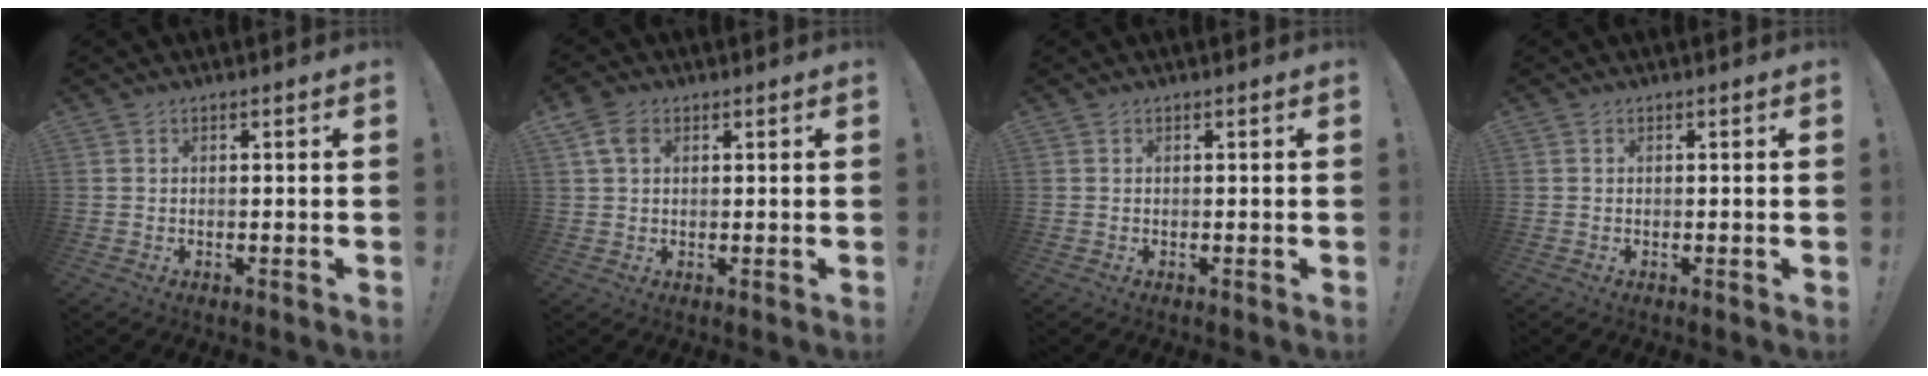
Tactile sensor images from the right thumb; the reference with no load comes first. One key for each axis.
{"total": 5.1, "fx": 2.2, "fy": 3.3, "fz": 3.1, "tx": -0.058, "ty": 0.002, "tz": 0.045}
{"total": 0.0}
{"total": 0.0}